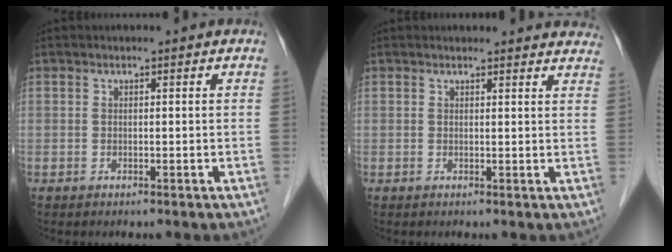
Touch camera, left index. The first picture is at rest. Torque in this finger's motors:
{"motor_torque": [0.89, -1.24, 0.11, -0.02]}